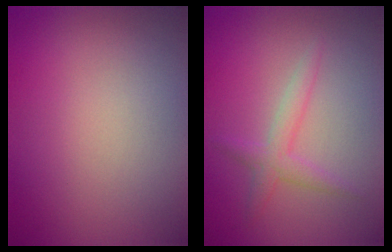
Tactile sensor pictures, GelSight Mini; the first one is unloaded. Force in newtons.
{"total": 1.9, "press": 1.9, "slide": 0.1}